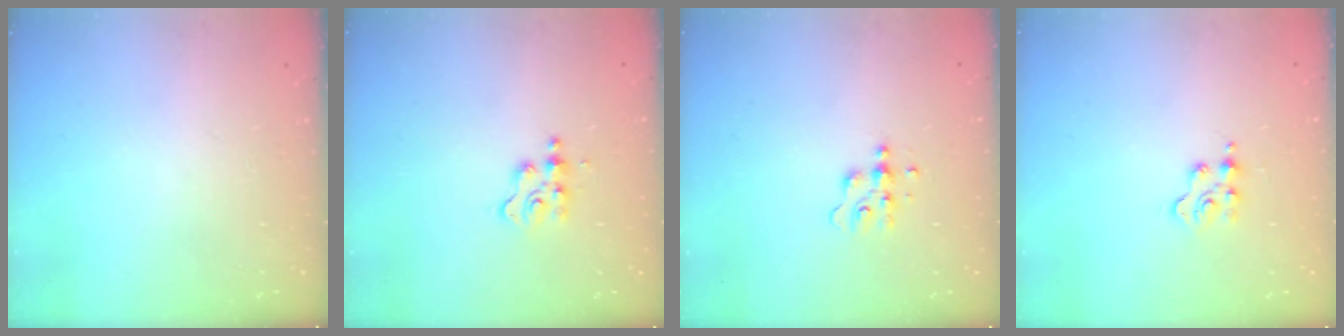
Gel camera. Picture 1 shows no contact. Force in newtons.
{"total": 2.1, "press": 2.0, "slide": 0.4}
{"total": 3.7, "press": 3.6, "slide": 0.4}
{"total": 2.5, "press": 2.4, "slide": 0.5}